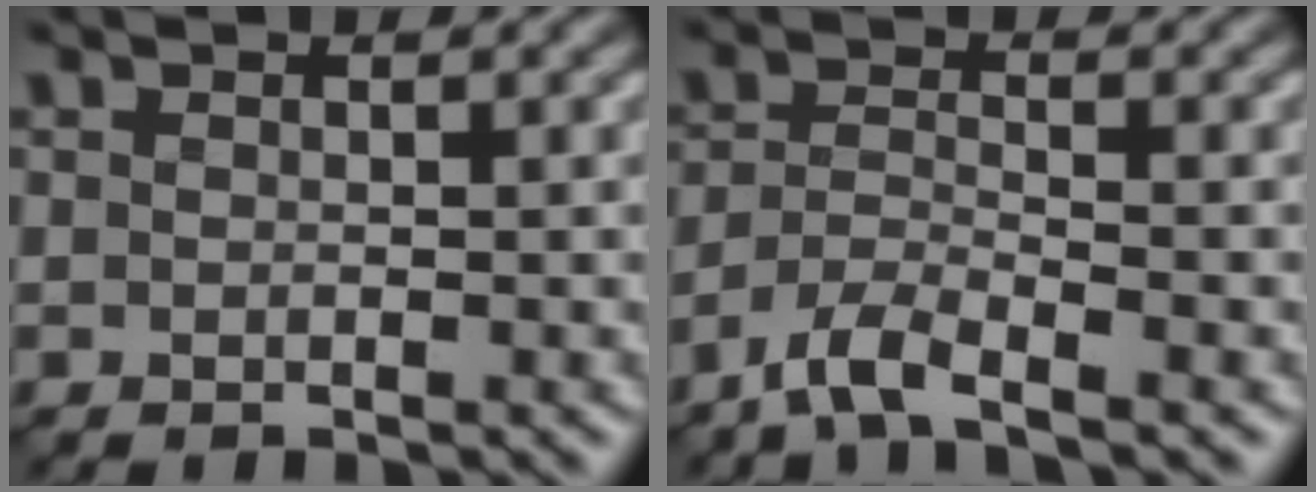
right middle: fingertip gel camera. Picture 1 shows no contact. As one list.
[{"total": 3.3, "force": [-2.5, 0.6, 2.0], "torque": [-0.042, 0.001, -0.063]}]